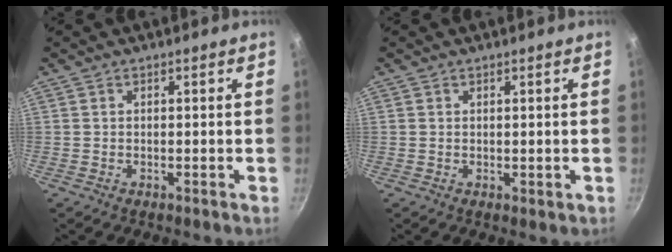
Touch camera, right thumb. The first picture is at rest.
{"total": 0.7, "force": [0.3, 0.4, 0.5], "torque": [-0.006, -0.004, 0.003]}